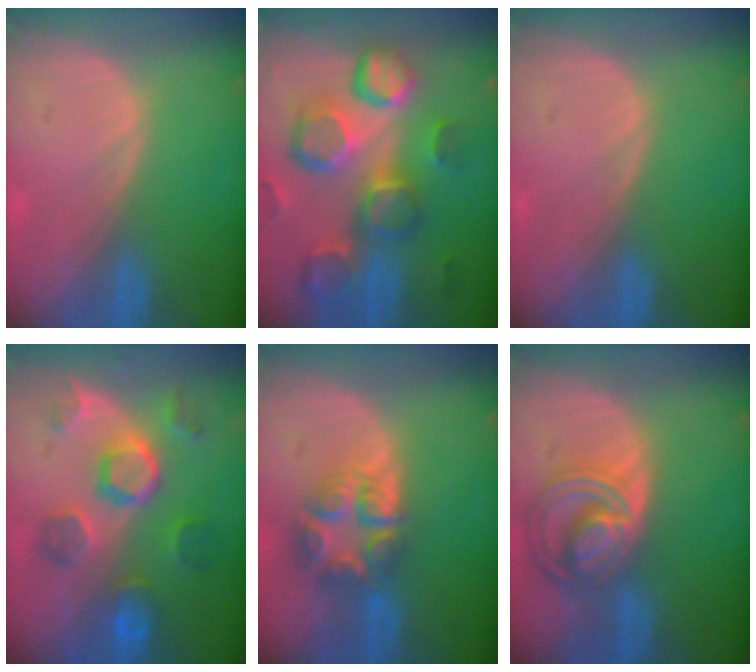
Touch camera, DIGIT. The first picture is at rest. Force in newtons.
{"total": 13.2, "press": 11.5, "slide": 6.5}
{"total": 0.0}
{"total": 8.5, "press": 8.4, "slide": 0.8}
{"total": 8.0, "press": 6.9, "slide": 4.0}
{"total": 8.7, "press": 7.5, "slide": 4.4}